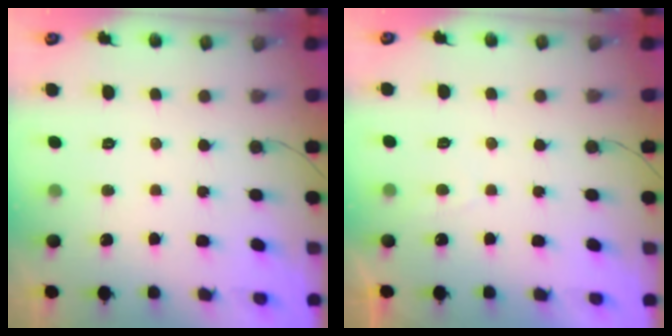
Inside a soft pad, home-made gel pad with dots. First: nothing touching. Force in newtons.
{"total": 0.9, "press": 0.7, "slide": 0.5}